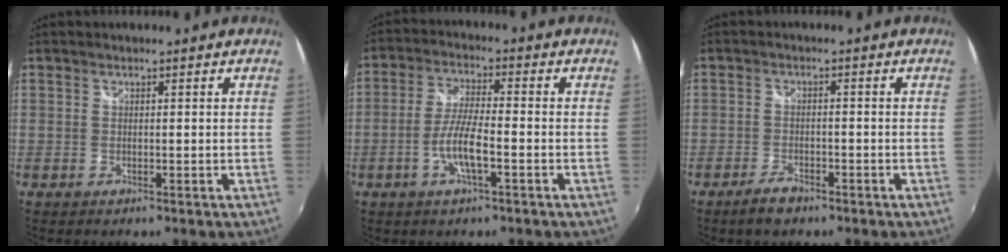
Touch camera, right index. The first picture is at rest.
{"total": 6.8, "force": [-2.7, 1.2, 6.2], "torque": [-0.126, -0.002, -0.051]}
{"total": 3.9, "force": [-3.0, 1.7, 1.9], "torque": [-0.050, 0.001, -0.054]}